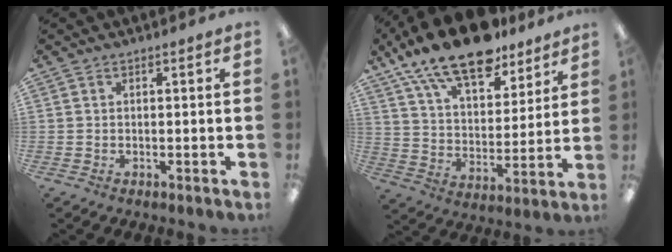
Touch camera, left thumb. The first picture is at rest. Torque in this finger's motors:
{"motor_torque": [1.77, 0.75, 1.84, -0.93, 0.45]}